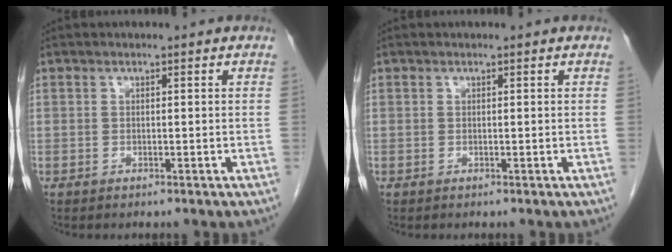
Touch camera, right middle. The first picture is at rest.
{"total": 0.0}